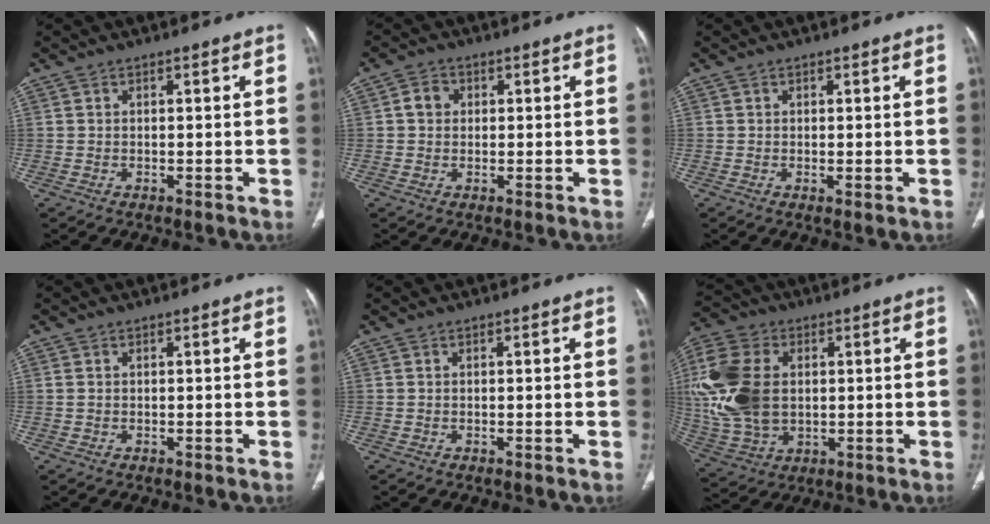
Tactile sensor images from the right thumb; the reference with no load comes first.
{"total": 2.8, "force": [0.5, 2.5, 1.3], "torque": [-0.013, 0.006, 0.006]}
{"total": 0.8, "force": [0.0, 0.2, 0.8], "torque": [-0.017, -0.006, 0.001]}
{"total": 0.6, "force": [0.2, 0.4, 0.4], "torque": [-0.014, 0.010, 0.007]}
{"total": 0.0}
{"total": 19.8, "force": [2.1, 13.4, 14.4], "torque": [-0.332, -0.002, 0.050]}